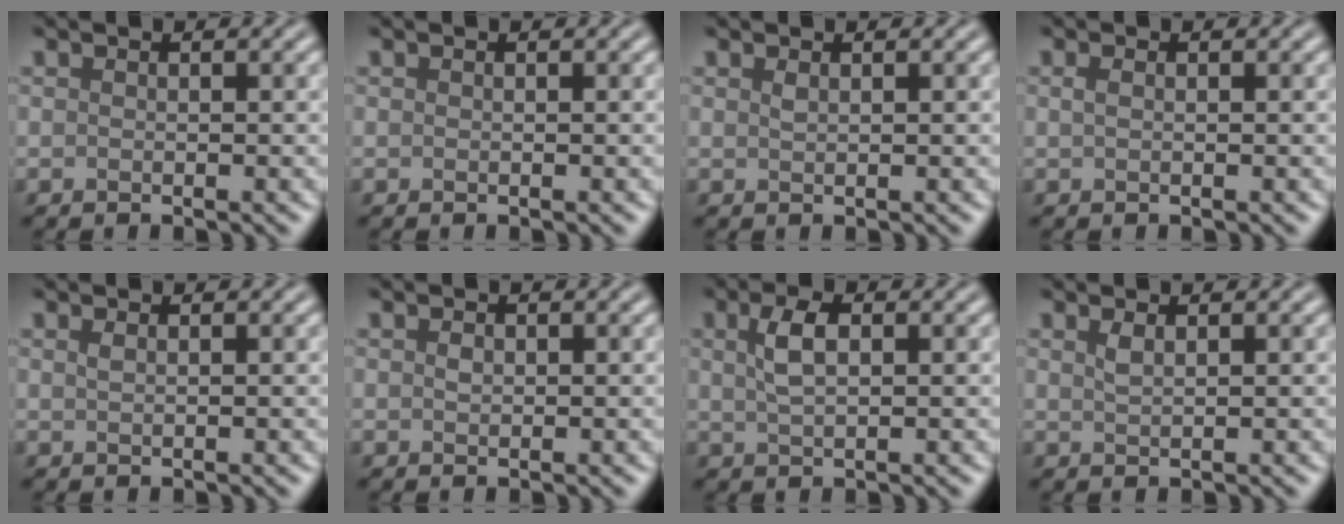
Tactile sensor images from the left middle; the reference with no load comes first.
{"total": 0.0}
{"total": 0.6, "force": [0.4, 0.2, 0.4], "torque": [-0.011, 0.000, 0.010]}
{"total": 0.6, "force": [0.1, 0.3, 0.5], "torque": [-0.014, 0.001, 0.003]}
{"total": 0.6, "force": [0.3, 0.2, 0.4], "torque": [-0.009, 0.000, 0.007]}
{"total": 0.6, "force": [0.2, 0.5, 0.4], "torque": [-0.010, 0.000, 0.002]}
{"total": 2.9, "force": [0.9, 1.3, 2.4], "torque": [-0.052, 0.004, 0.018]}
{"total": 1.0, "force": [0.6, 0.3, 0.7], "torque": [-0.018, 0.001, 0.014]}